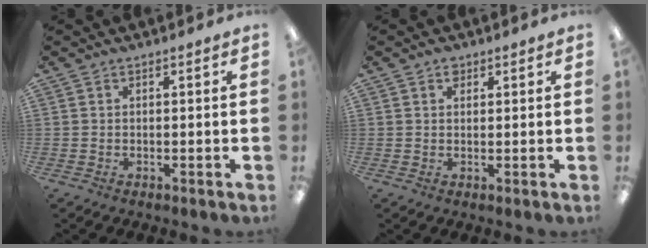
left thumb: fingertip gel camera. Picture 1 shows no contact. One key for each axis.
{"total": 1.7, "fx": 1.2, "fy": 1.1, "fz": 0.6, "tx": -0.006, "ty": -0.001, "tz": 0.019}